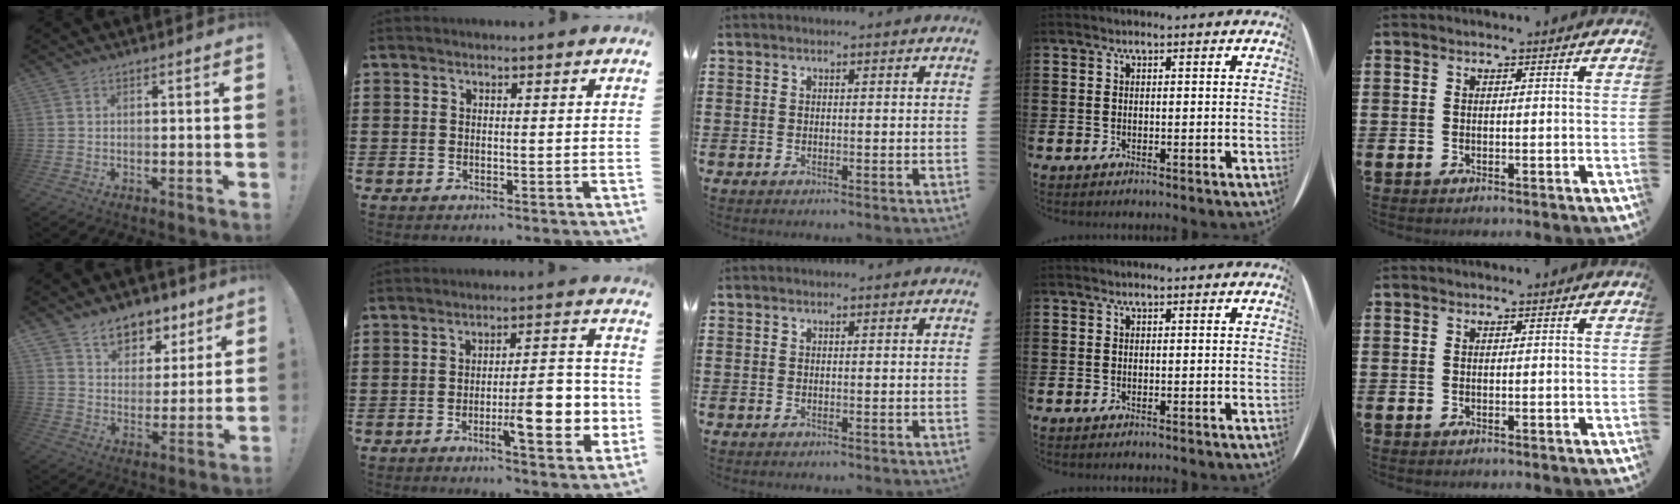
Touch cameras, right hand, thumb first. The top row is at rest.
{"thumb": {"total": 10.1, "force": [7.2, 6.5, 2.7], "torque": [-0.040, -0.054, 0.137]}, "index": {"total": 10.1, "force": [-3.0, 3.0, 9.1], "torque": [-0.120, -0.003, -0.048]}}